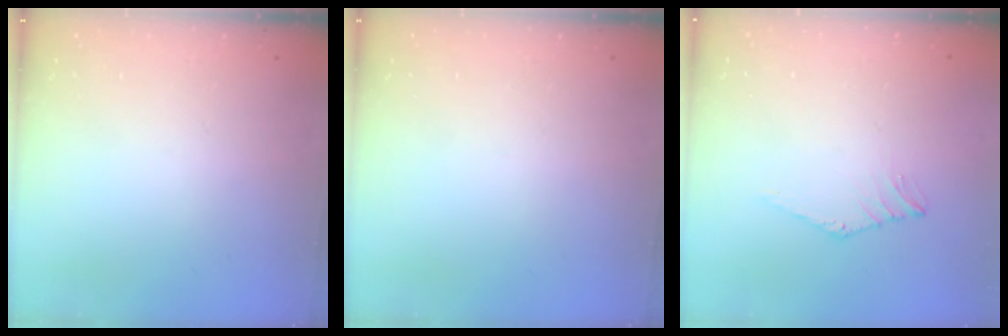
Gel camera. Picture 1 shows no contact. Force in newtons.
{"total": 0.0}
{"total": 2.6, "press": 2.6, "slide": 0.4}